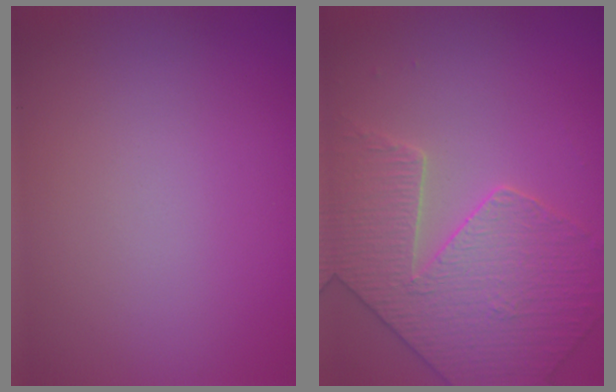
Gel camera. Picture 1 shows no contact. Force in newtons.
{"total": 4.4, "press": 4.4, "slide": 0.2}